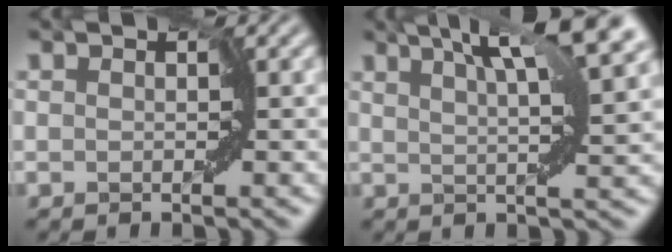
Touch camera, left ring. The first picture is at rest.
{"total": 8.7, "force": [5.3, 1.6, 6.6], "torque": [-0.075, 0.034, 0.067]}